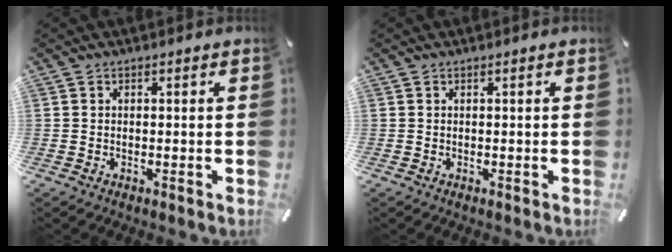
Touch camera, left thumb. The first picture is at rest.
{"total": 0.0}